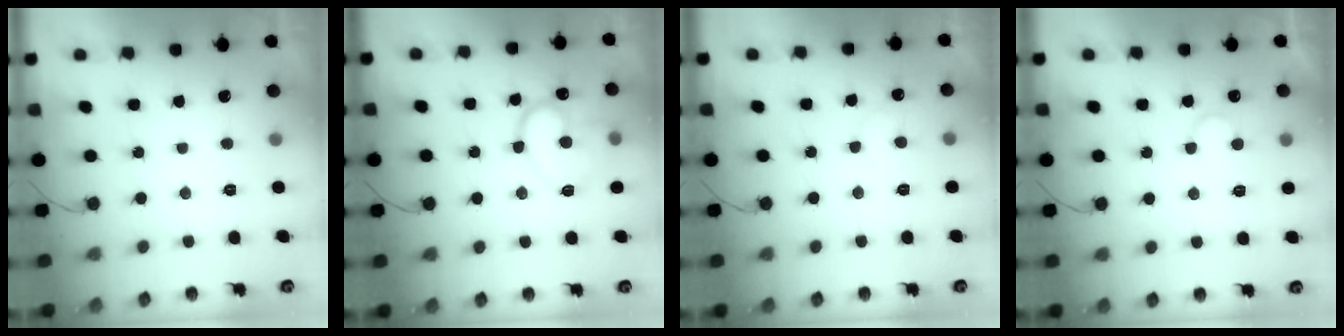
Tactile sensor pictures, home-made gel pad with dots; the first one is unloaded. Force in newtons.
{"total": 15.2, "press": 15.2, "slide": 1.3}
{"total": 5.7, "press": 5.7, "slide": 0.5}
{"total": 6.3, "press": 6.3, "slide": 0.5}